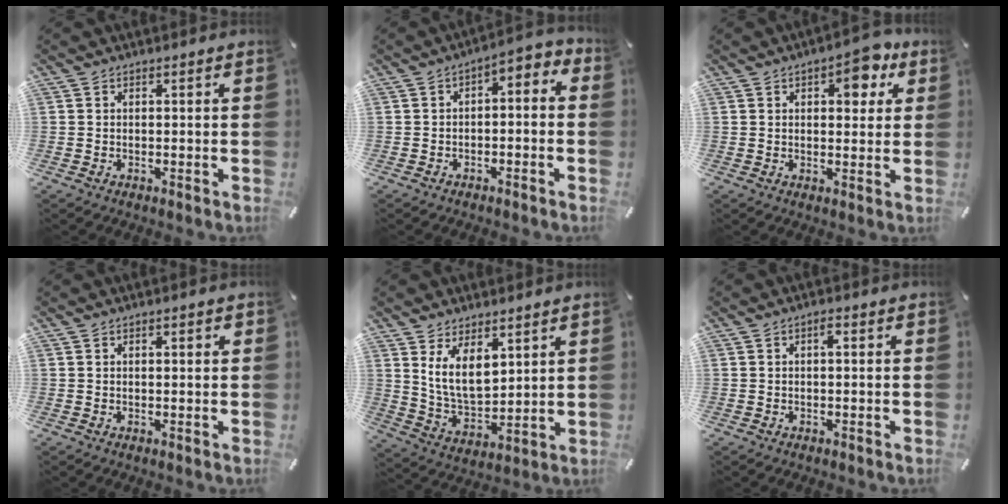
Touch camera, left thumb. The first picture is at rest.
{"total": 3.7, "force": [-2.1, 1.9, 2.5], "torque": [-0.045, 0.010, -0.043]}
{"total": 8.1, "force": [3.4, 4.6, 5.8], "torque": [-0.057, -0.014, 0.048]}
{"total": 1.2, "force": [0.2, 0.3, 1.1], "torque": [-0.021, 0.003, 0.003]}
{"total": 9.8, "force": [5.0, 5.9, 6.1], "torque": [-0.140, -0.026, 0.090]}
{"total": 1.7, "force": [0.1, 0.5, 1.6], "torque": [-0.033, 0.005, 0.000]}